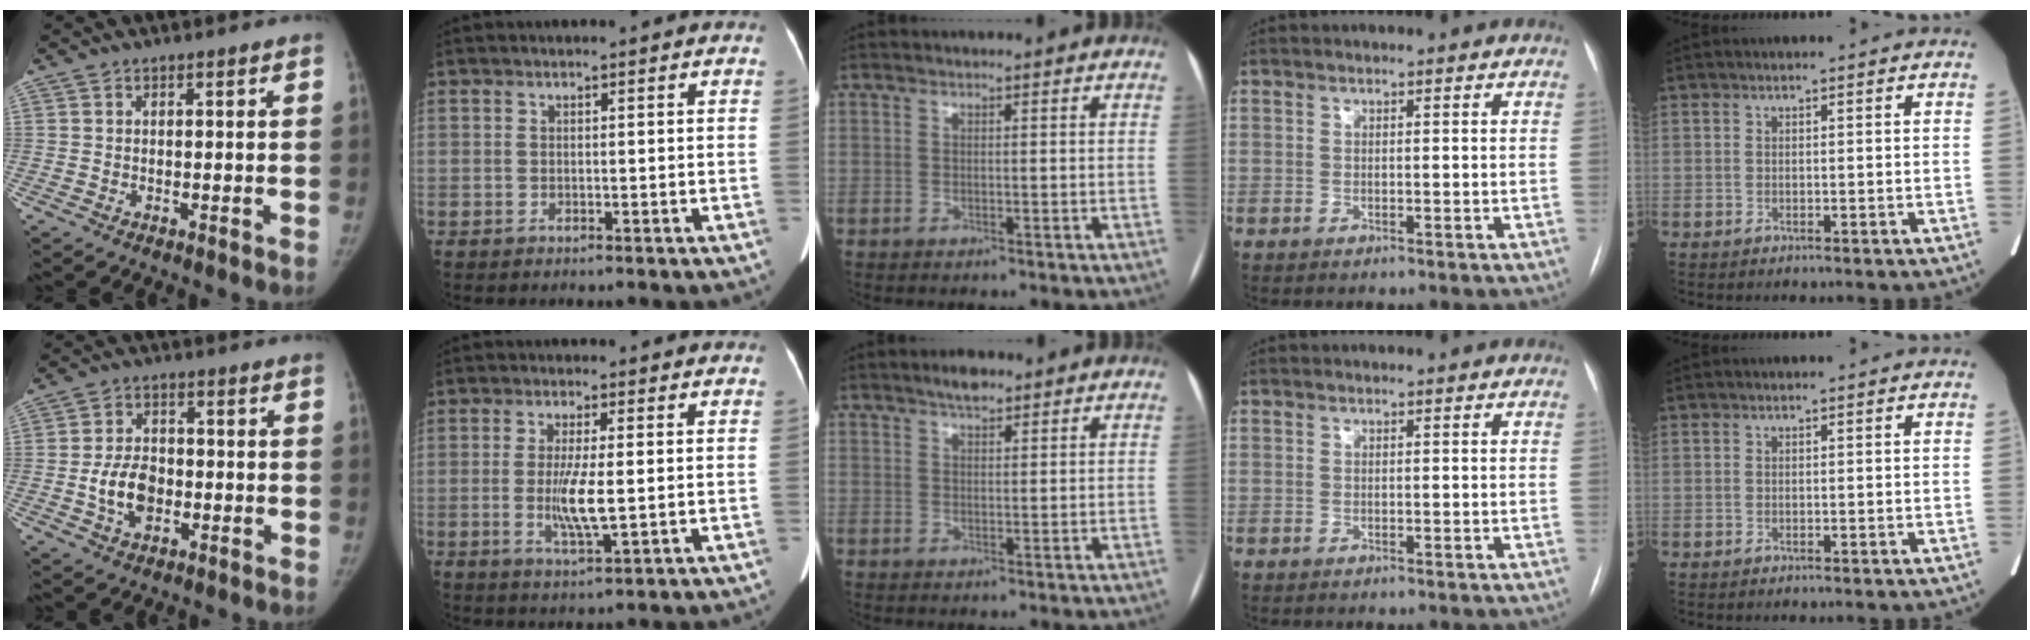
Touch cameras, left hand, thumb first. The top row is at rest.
{"thumb": {"total": 8.0, "force": [-1.8, 5.5, 5.6], "torque": [-0.087, 0.013, -0.033]}, "index": {"total": 5.6, "force": [-1.0, 0.7, 5.4], "torque": [-0.109, -0.030, -0.019]}, "middle": {"total": 2.7, "force": [2.1, 0.9, 1.5], "torque": [-0.028, 0.007, 0.033]}}